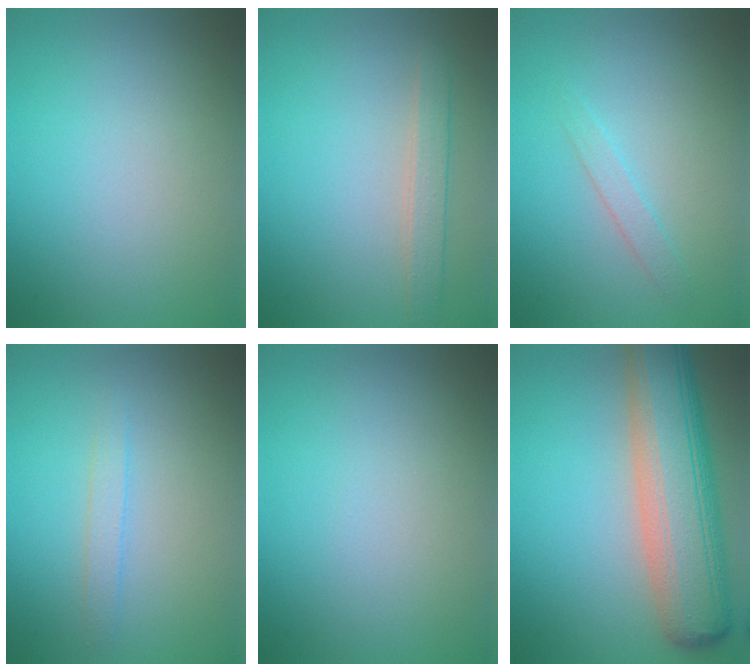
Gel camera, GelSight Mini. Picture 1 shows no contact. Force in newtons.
{"total": 2.0, "press": 2.0, "slide": 0.2}
{"total": 1.2, "press": 1.2, "slide": 0.0}
{"total": 1.2, "press": 1.2, "slide": 0.1}
{"total": 0.0}
{"total": 11.1, "press": 11.1, "slide": 0.8}